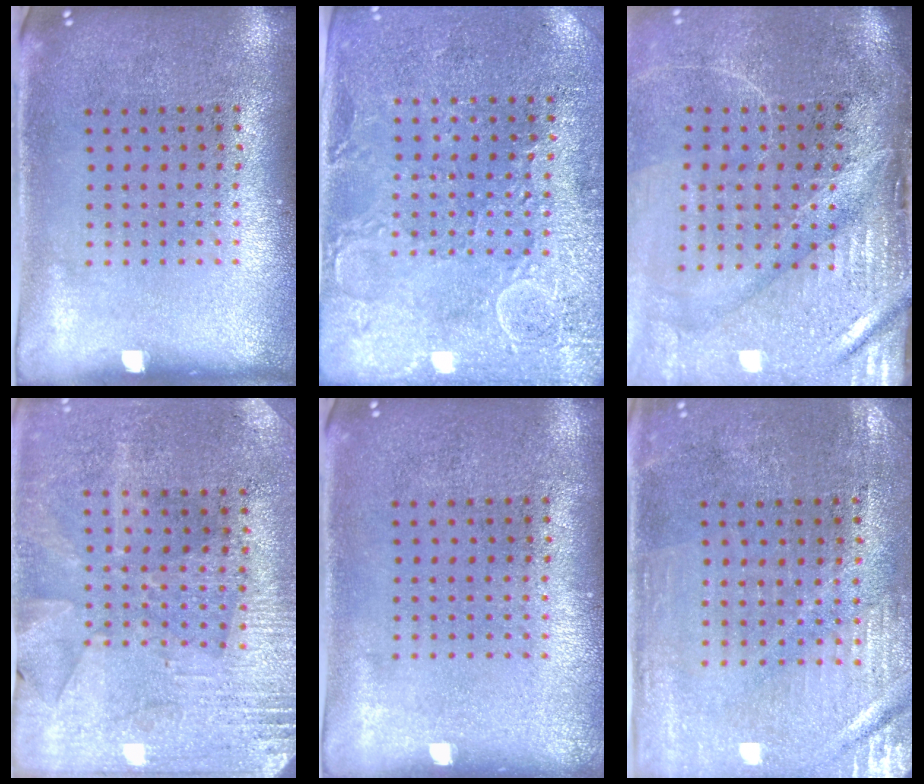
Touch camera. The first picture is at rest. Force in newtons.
{"total": 2.8, "press": 2.7, "slide": 0.8}
{"total": 4.6, "press": 3.8, "slide": 2.5}
{"total": 2.9, "press": 2.8, "slide": 0.8}
{"total": 0.0}
{"total": 0.6, "press": 0.5, "slide": 0.3}